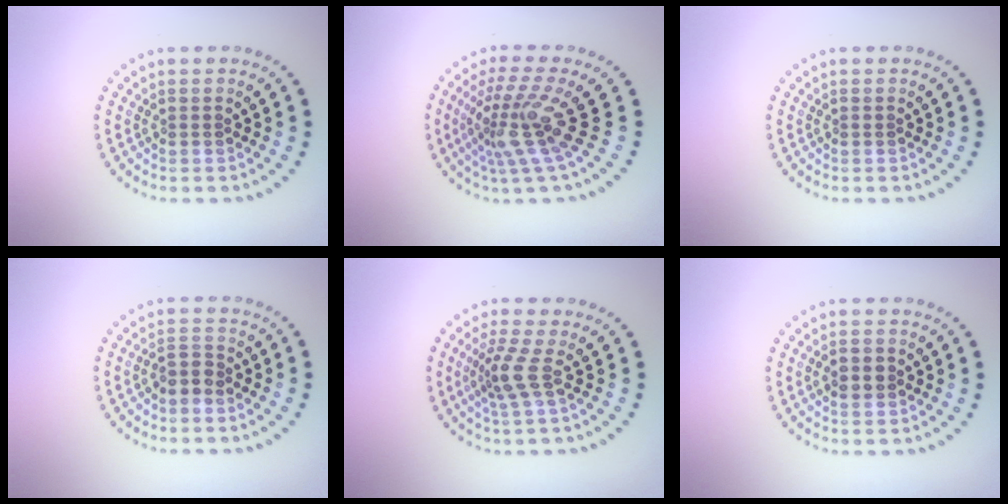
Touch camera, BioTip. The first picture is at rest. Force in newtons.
{"total": 4.6, "press": 3.0, "slide": 3.5}
{"total": 0.0}
{"total": 1.7, "press": 1.5, "slide": 0.8}
{"total": 2.7, "press": 1.9, "slide": 2.0}
{"total": 2.2, "press": 2.2, "slide": 0.1}